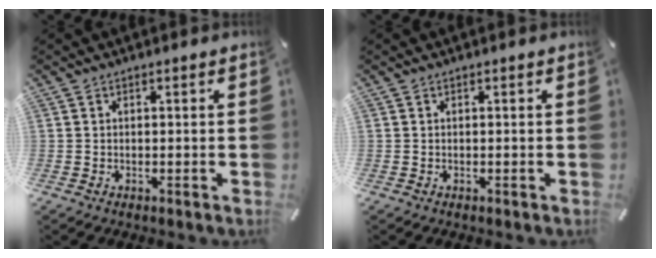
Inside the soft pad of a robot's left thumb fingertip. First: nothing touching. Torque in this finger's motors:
{"motor_torque": [0.03, 0.04, -0.10, 0.03, 0.00]}